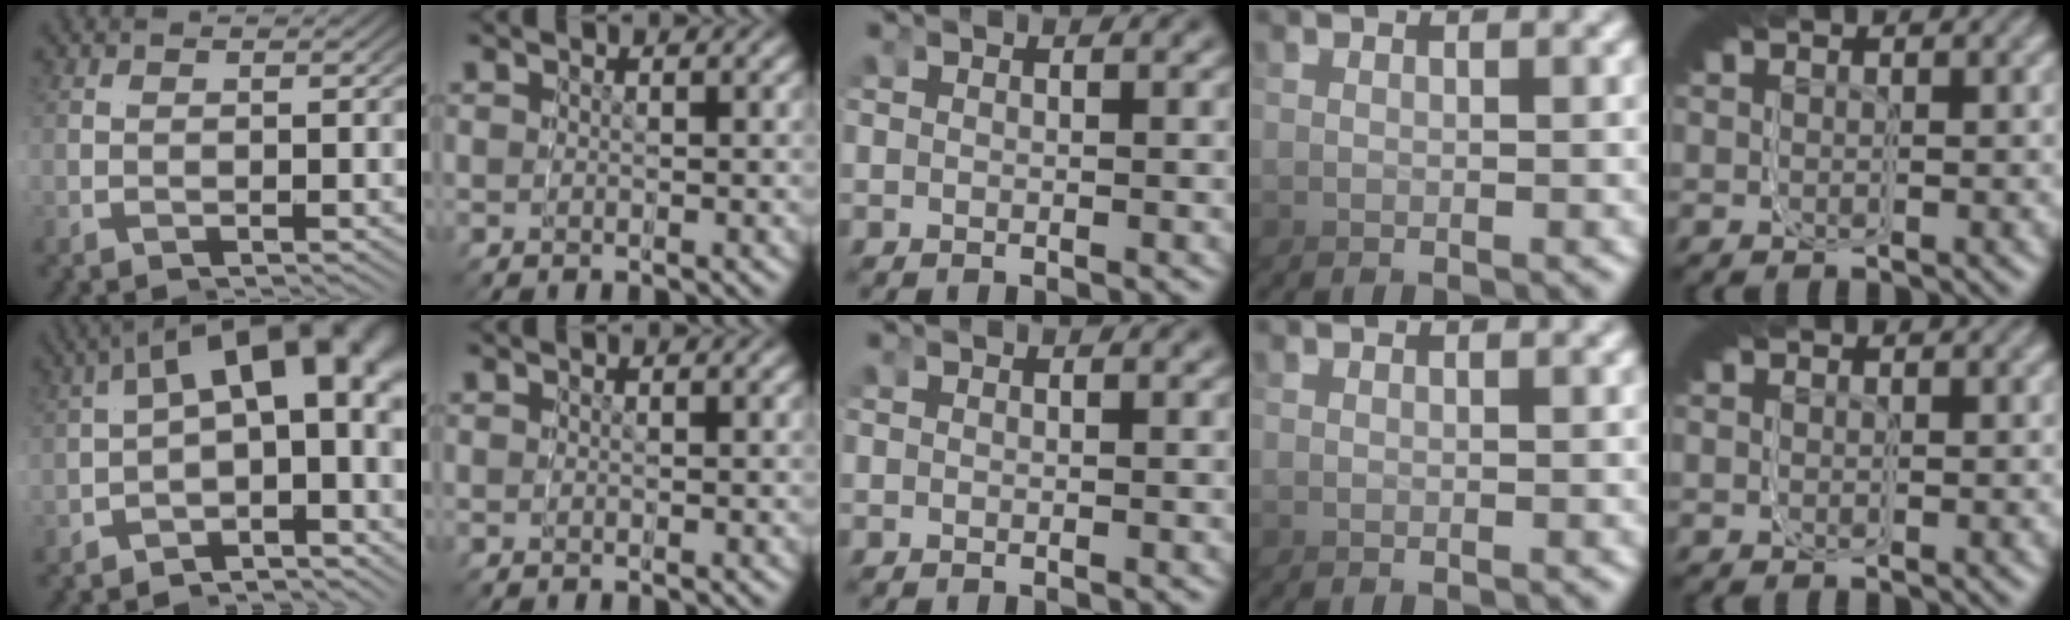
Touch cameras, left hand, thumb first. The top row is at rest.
{"thumb": {"total": 9.9, "force": [-0.5, 4.7, 8.7], "torque": [-0.122, 0.008, -0.021]}}